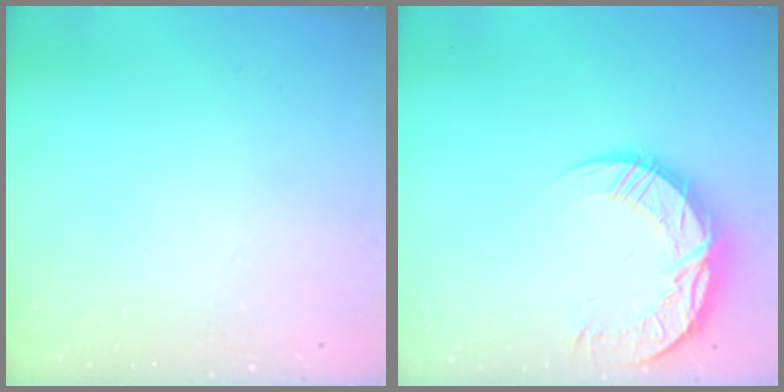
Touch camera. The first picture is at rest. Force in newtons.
{"total": 14.1, "press": 14.0, "slide": 1.0}